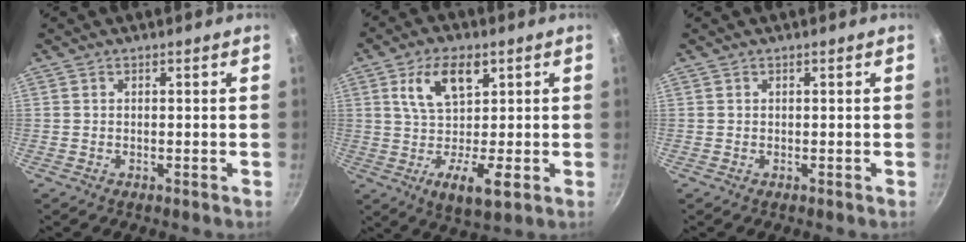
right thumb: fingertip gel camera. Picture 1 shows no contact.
{"total": 12.1, "force": [2.2, 6.4, 10.0], "torque": [-0.144, -0.010, 0.035]}
{"total": 0.0}